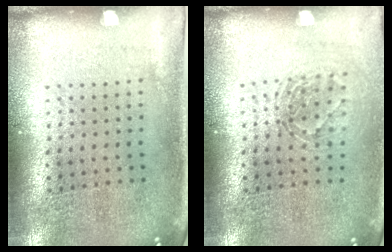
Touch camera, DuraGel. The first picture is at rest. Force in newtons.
{"total": 1.2, "press": 1.1, "slide": 0.6}